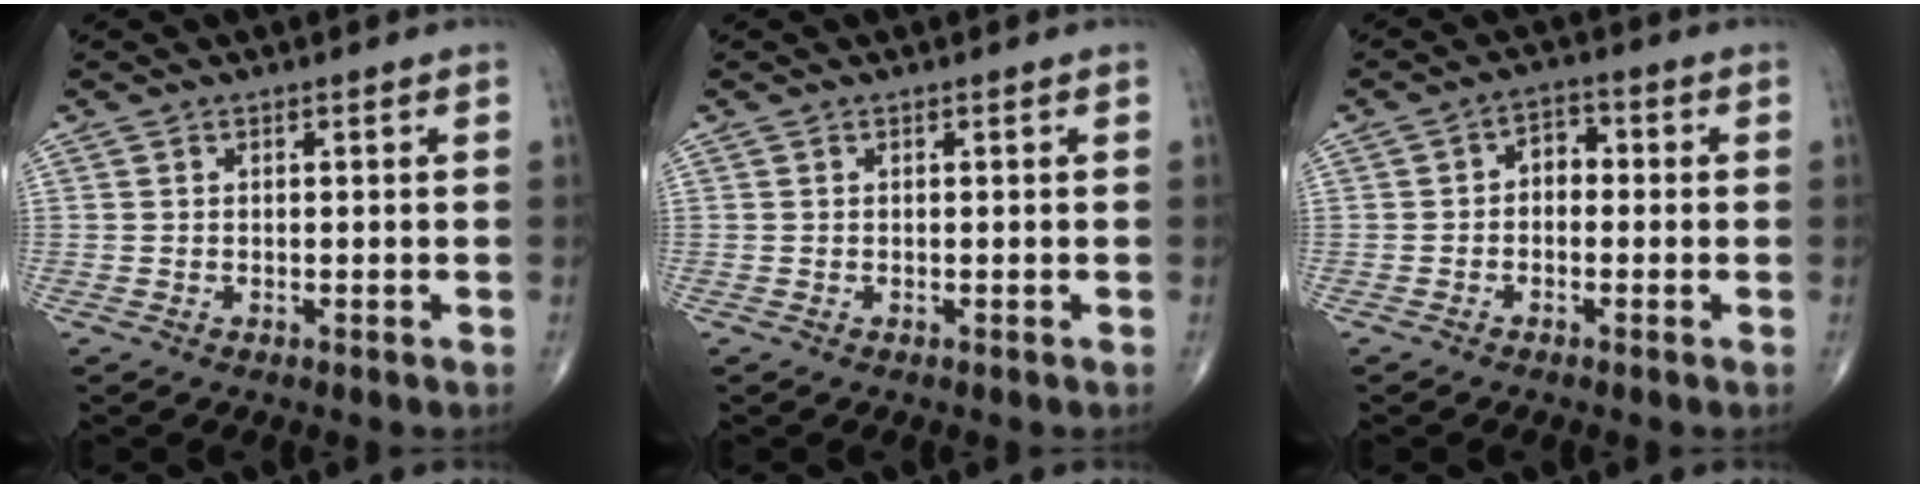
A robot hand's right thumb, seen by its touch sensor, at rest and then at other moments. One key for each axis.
{"total": 0.0}
{"total": 3.8, "fx": -0.4, "fy": 2.7, "fz": 2.6, "tx": -0.019, "ty": 0.015, "tz": -0.022}